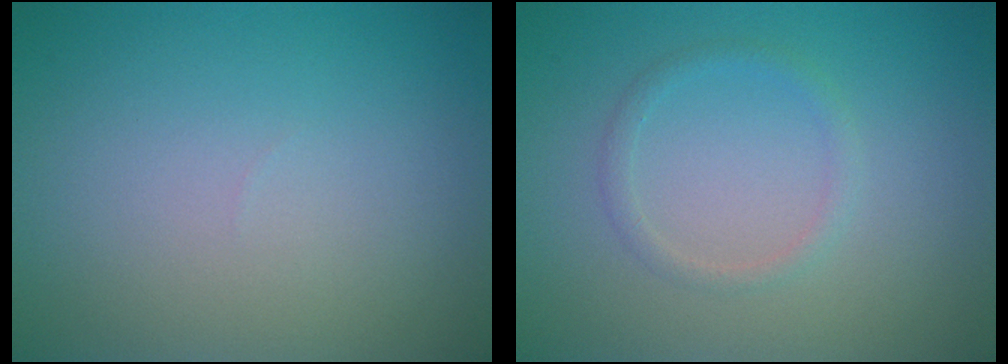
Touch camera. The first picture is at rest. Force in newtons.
{"total": 1.2, "press": 1.2, "slide": 0.1}